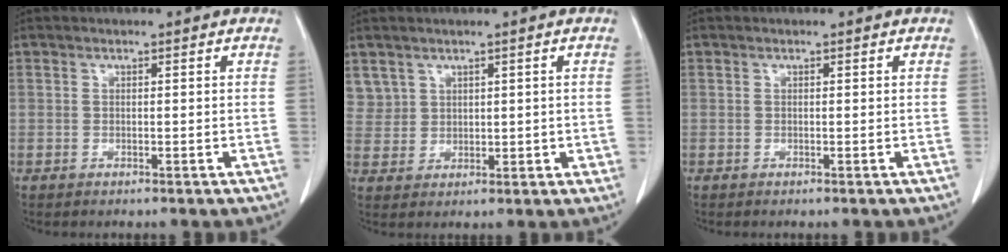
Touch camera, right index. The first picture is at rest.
{"total": 4.7, "force": [2.7, 3.8, 0.4], "torque": [-0.006, 0.008, 0.066]}
{"total": 0.0}